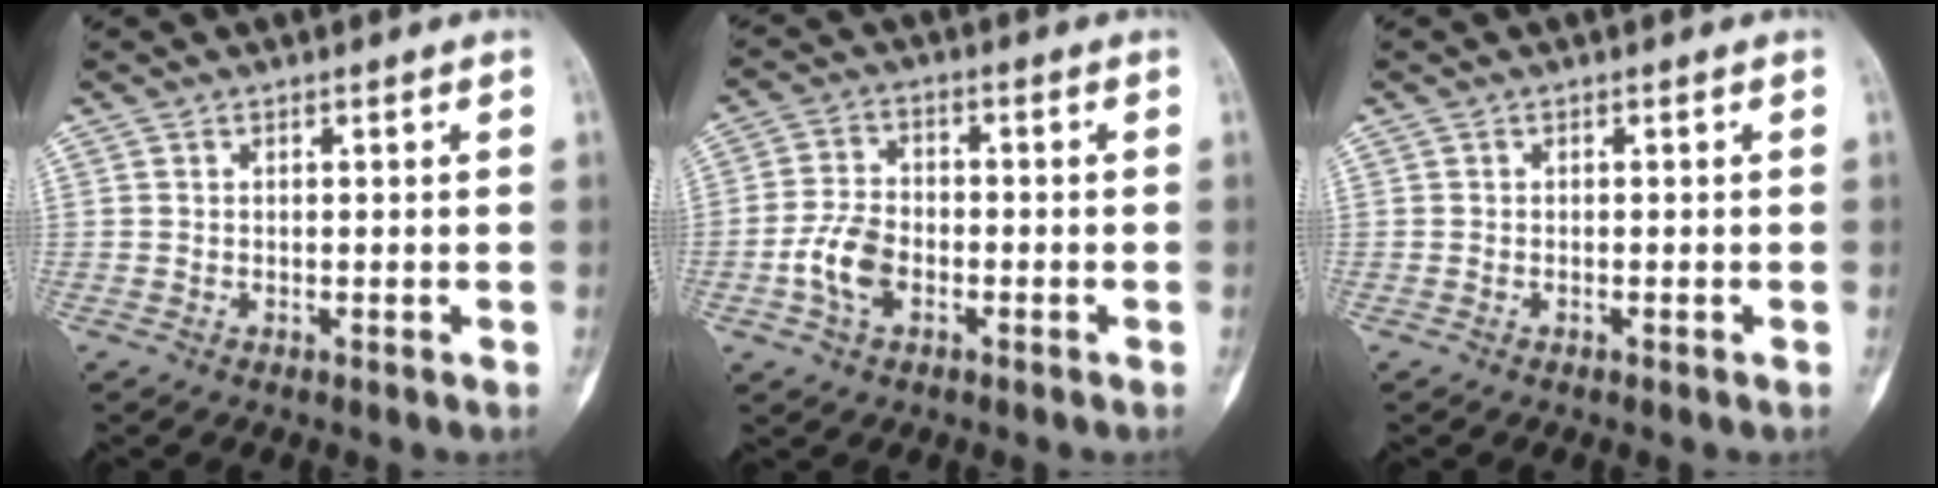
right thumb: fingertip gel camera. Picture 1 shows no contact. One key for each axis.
{"total": 7.1, "fx": -2.4, "fy": 4.5, "fz": 5.0, "tx": -0.093, "ty": 0.018, "tz": -0.051}
{"total": 0.0}